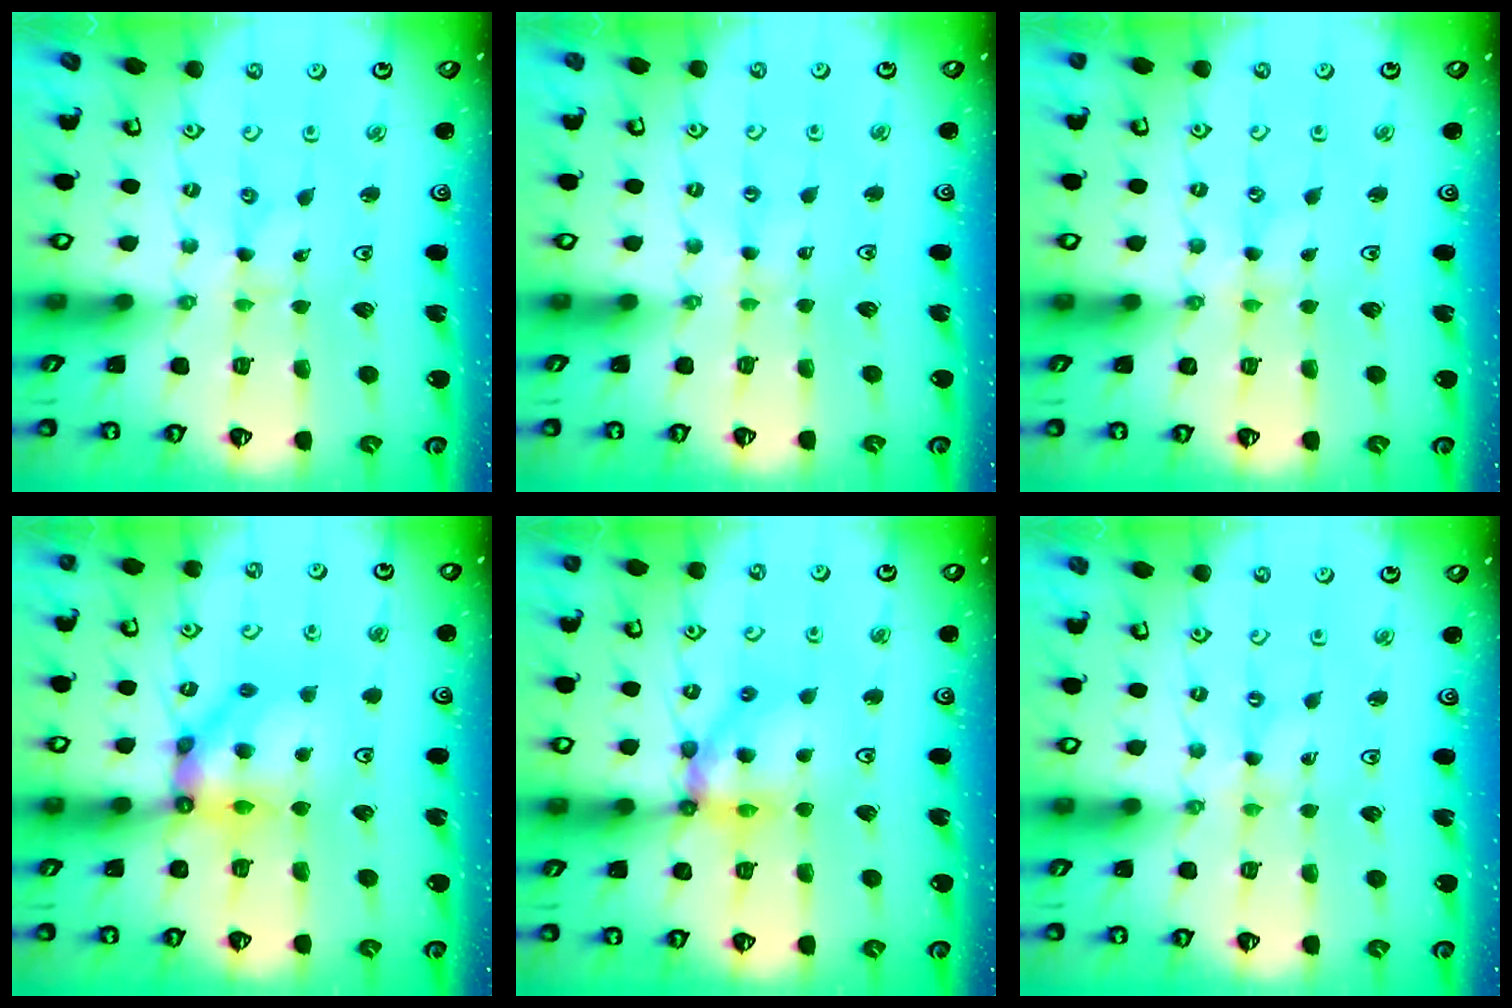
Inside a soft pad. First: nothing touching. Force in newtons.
{"total": 1.5, "press": 1.5, "slide": 0.3}
{"total": 0.0}
{"total": 12.4, "press": 12.2, "slide": 2.4}
{"total": 14.7, "press": 14.6, "slide": 1.6}
{"total": 0.0}